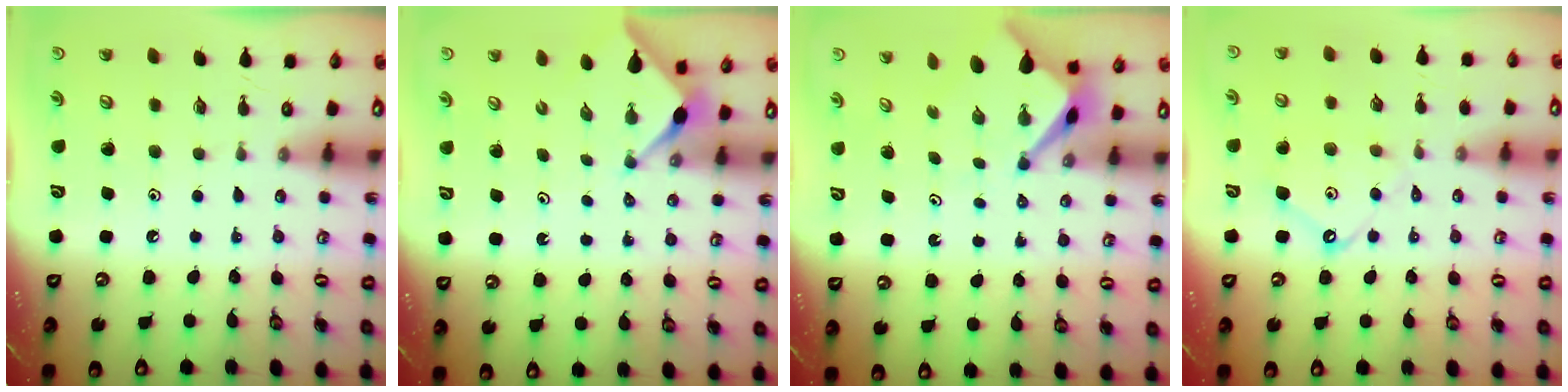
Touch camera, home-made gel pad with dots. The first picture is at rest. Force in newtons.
{"total": 2.9, "press": 2.9, "slide": 0.3}
{"total": 3.7, "press": 3.7, "slide": 0.3}
{"total": 8.0, "press": 7.9, "slide": 0.9}